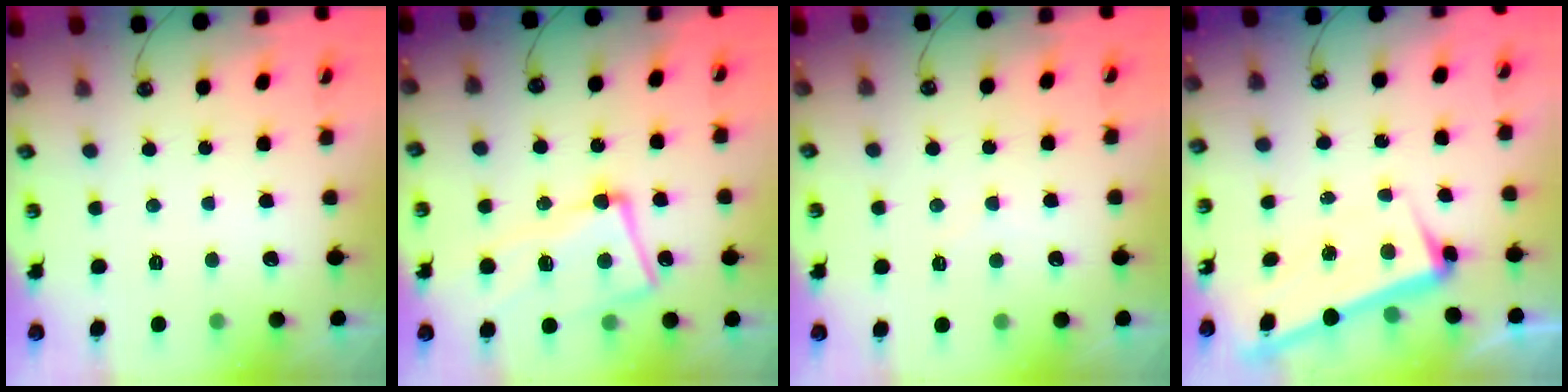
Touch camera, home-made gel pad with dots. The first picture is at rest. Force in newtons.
{"total": 7.6, "press": 7.3, "slide": 2.0}
{"total": 3.0, "press": 3.0, "slide": 0.4}
{"total": 3.2, "press": 3.0, "slide": 1.1}